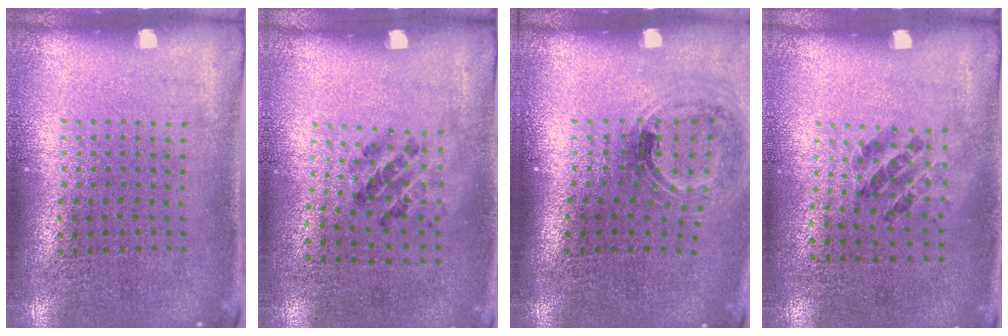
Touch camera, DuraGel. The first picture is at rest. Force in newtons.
{"total": 1.3, "press": 0.7, "slide": 1.1}
{"total": 1.1, "press": 1.1, "slide": 0.3}
{"total": 1.2, "press": 0.7, "slide": 0.9}